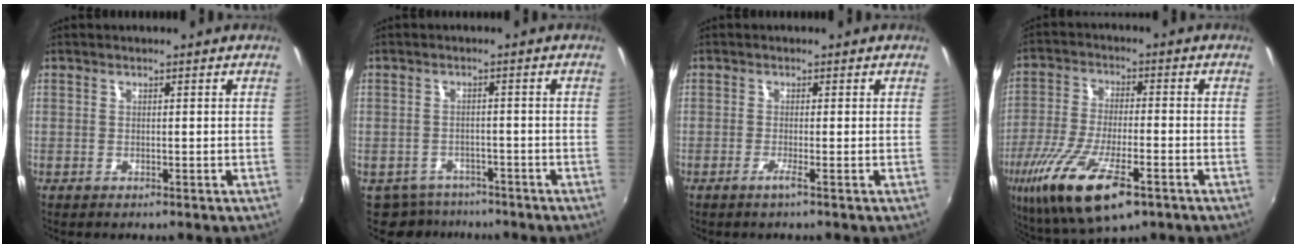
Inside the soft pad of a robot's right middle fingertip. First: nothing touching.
{"total": 5.7, "force": [-4.7, 3.3, 0.6], "torque": [-0.025, -0.001, -0.069]}
{"total": 1.3, "force": [-0.6, -0.5, 1.0], "torque": [-0.021, -0.006, -0.016]}
{"total": 17.7, "force": [-9.0, 5.9, 14.1], "torque": [-0.292, -0.055, -0.162]}